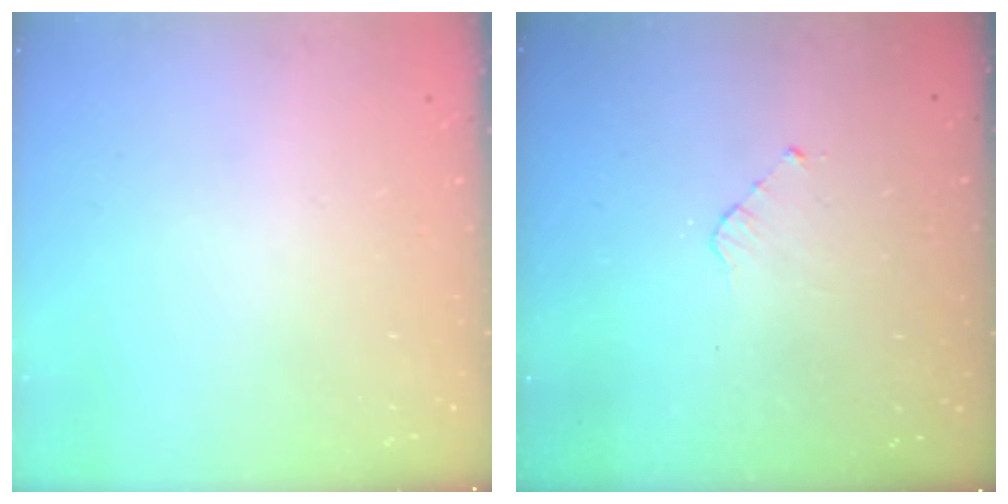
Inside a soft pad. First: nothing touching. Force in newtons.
{"total": 2.8, "press": 2.8, "slide": 0.2}